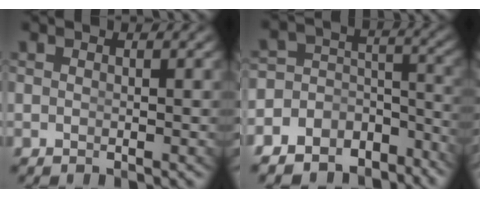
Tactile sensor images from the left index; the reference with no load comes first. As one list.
[{"total": 11.1, "force": [-6.8, 7.7, 4.1], "torque": [-0.082, -0.033, -0.108]}]